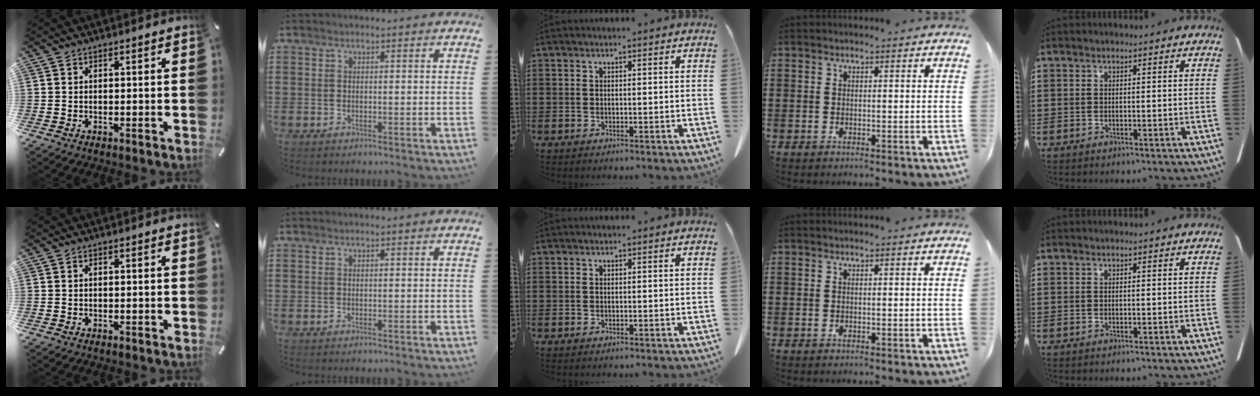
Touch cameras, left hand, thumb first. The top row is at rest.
{}